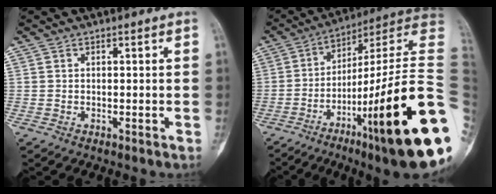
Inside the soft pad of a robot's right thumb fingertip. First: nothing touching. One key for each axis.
{"total": 30.8, "fx": -9.1, "fy": 4.2, "fz": 29.2, "tx": -0.358, "ty": 0.048, "tz": -0.146}